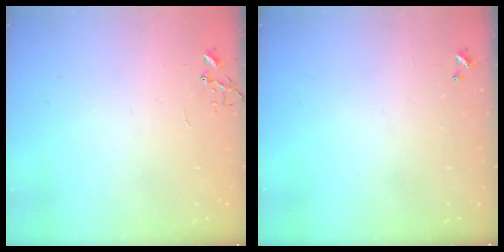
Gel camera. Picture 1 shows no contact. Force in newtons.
{"total": 0.0}